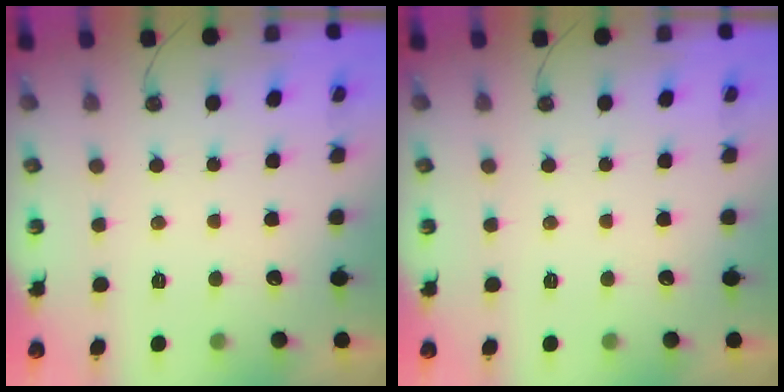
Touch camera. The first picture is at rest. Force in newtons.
{"total": 0.0}